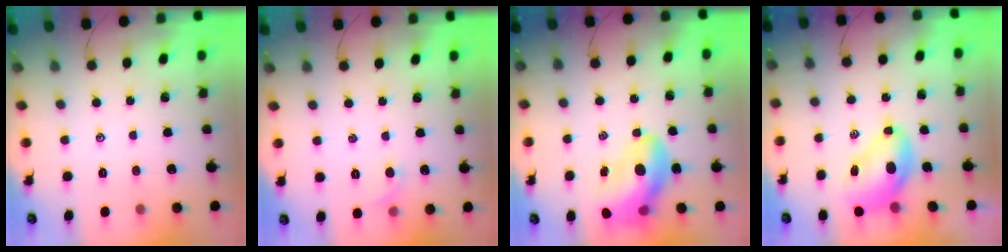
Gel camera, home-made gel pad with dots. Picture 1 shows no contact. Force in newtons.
{"total": 3.4, "press": 3.2, "slide": 1.1}
{"total": 14.5, "press": 14.0, "slide": 3.8}
{"total": 8.5, "press": 8.2, "slide": 2.1}